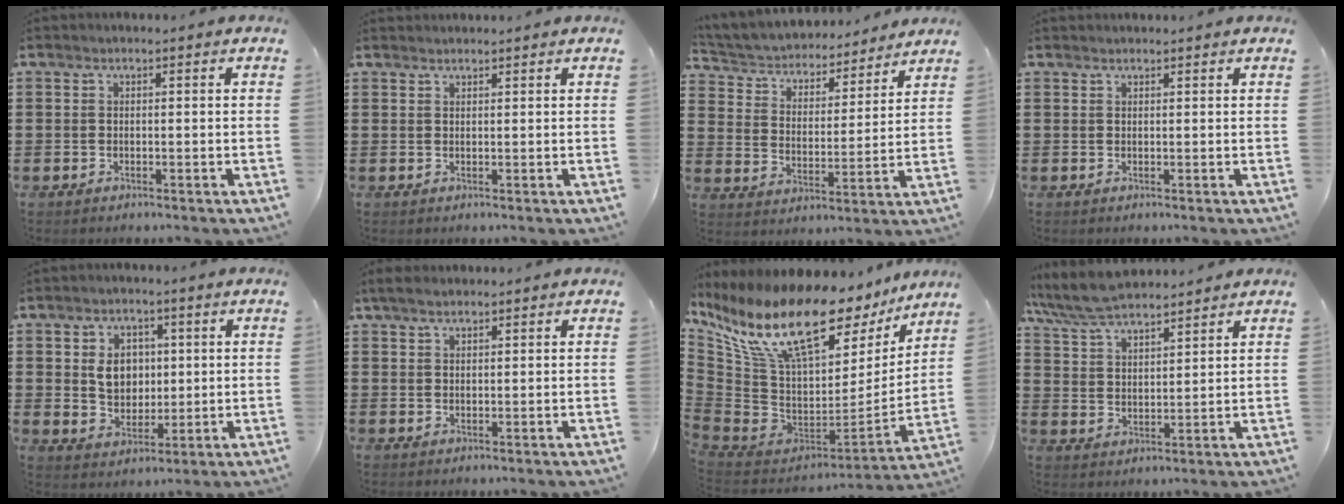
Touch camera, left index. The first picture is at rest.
{"total": 1.1, "force": [1.1, 0.1, 0.0], "torque": [-0.003, 0.000, 0.022]}
{"total": 3.9, "force": [3.8, 0.9, 0.2], "torque": [-0.030, -0.031, 0.056]}
{"total": 0.7, "force": [0.7, 0.1, 0.0], "torque": [-0.003, 0.000, 0.014]}
{"total": 5.5, "force": [1.0, 4.4, 3.2], "torque": [-0.062, 0.007, 0.012]}
{"total": 2.4, "force": [1.8, 1.0, 1.1], "torque": [-0.027, 0.006, 0.035]}
{"total": 17.8, "force": [10.7, 7.0, 12.4], "torque": [-0.266, -0.061, 0.184]}
{"total": 6.6, "force": [6.1, 1.3, 2.2], "torque": [-0.065, -0.020, 0.113]}